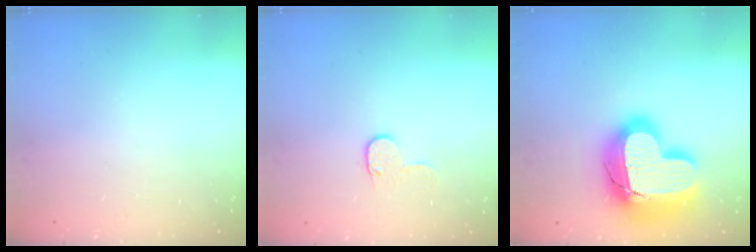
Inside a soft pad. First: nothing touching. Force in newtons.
{"total": 5.1, "press": 5.1, "slide": 0.5}
{"total": 23.0, "press": 22.9, "slide": 1.6}